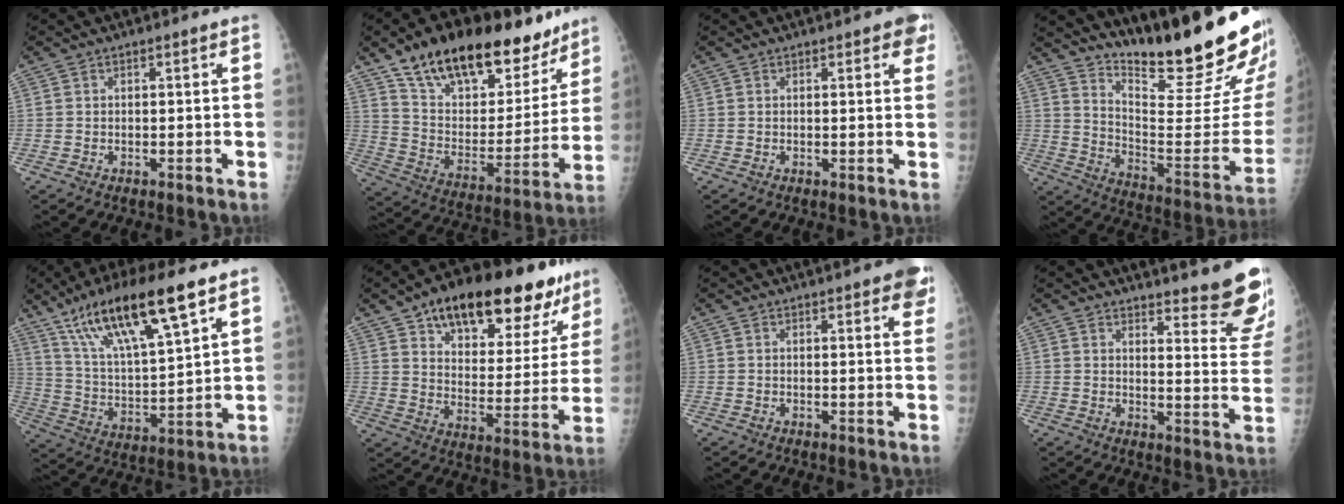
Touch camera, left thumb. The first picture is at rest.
{"total": 28.4, "force": [19.8, 12.8, 15.7], "torque": [-0.205, -0.053, 0.322]}
{"total": 2.7, "force": [1.4, 1.0, 2.1], "torque": [-0.013, 0.000, 0.012]}
{"total": 26.3, "force": [19.8, 3.9, 16.8], "torque": [-0.232, -0.148, 0.297]}
{"total": 20.3, "force": [12.4, 4.5, 15.5], "torque": [-0.265, -0.036, 0.234]}
{"total": 25.7, "force": [16.1, 11.5, 16.3], "torque": [-0.192, -0.033, 0.239]}
{"total": 7.4, "force": [4.6, 1.8, 5.5], "torque": [-0.044, -0.008, 0.046]}
{"total": 15.6, "force": [13.7, 2.1, 7.1], "torque": [-0.059, -0.142, 0.153]}